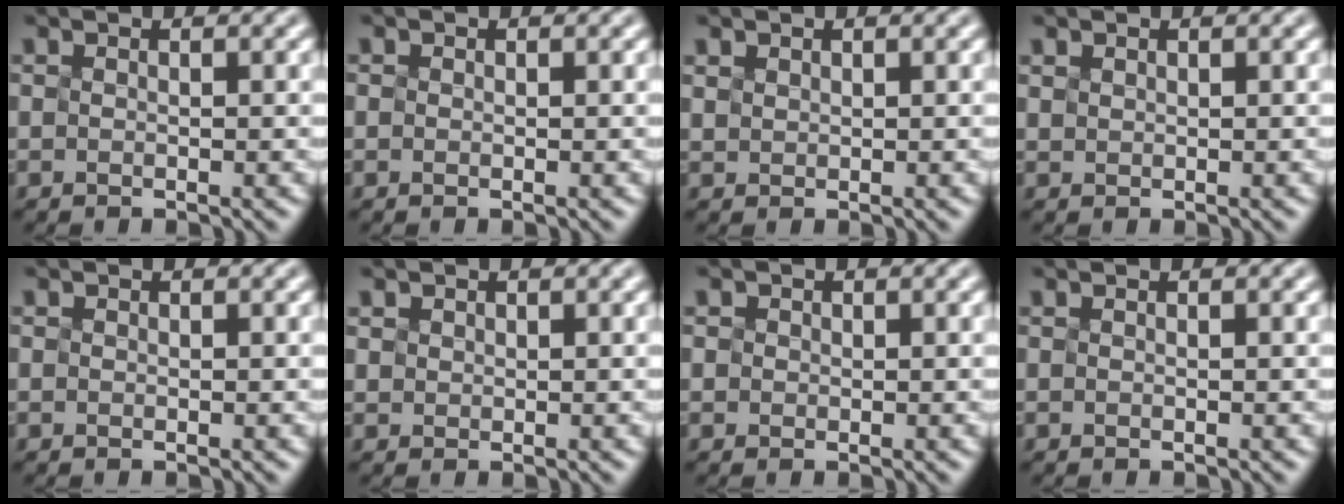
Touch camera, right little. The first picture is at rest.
{"total": 1.6, "force": [-0.5, -1.0, -1.2], "torque": [-0.002, -0.010, 0.015]}
{"total": 2.0, "force": [-0.1, -1.2, -1.5], "torque": [-0.004, -0.009, 0.035]}
{"total": 1.6, "force": [0.0, -1.0, -1.3], "torque": [-0.005, -0.012, 0.032]}
{"total": 1.2, "force": [-0.4, -0.8, -0.9], "torque": [0.001, -0.011, 0.012]}
{"total": 2.1, "force": [-0.4, -1.1, -1.7], "torque": [0.001, -0.009, 0.033]}
{"total": 2.3, "force": [-0.8, -1.1, -1.9], "torque": [0.010, -0.012, 0.018]}
{"total": 0.0}